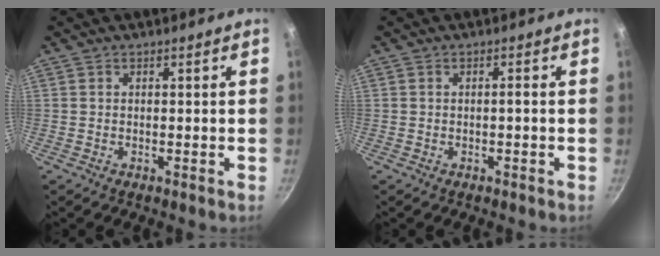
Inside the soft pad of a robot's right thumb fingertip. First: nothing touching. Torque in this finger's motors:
{"motor_torque": [0.26, 0.00, 0.33, 0.38, 0.02]}